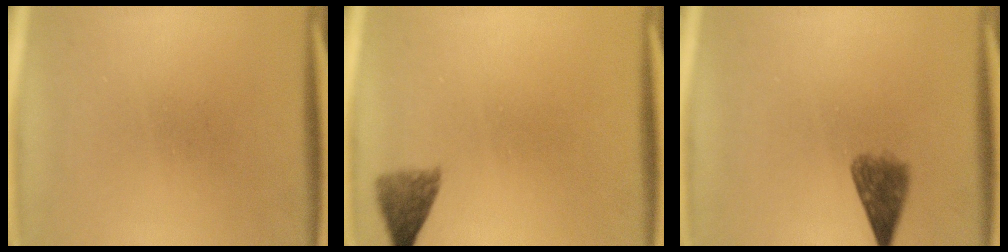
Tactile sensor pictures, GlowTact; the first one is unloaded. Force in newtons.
{"total": 3.0}
{"total": 4.1}